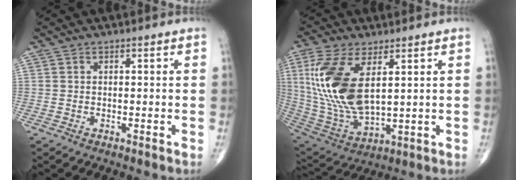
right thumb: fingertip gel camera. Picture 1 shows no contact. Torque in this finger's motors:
{"motor_torque": [-0.78, 1.82, 2.01, 0.76, 0.64]}